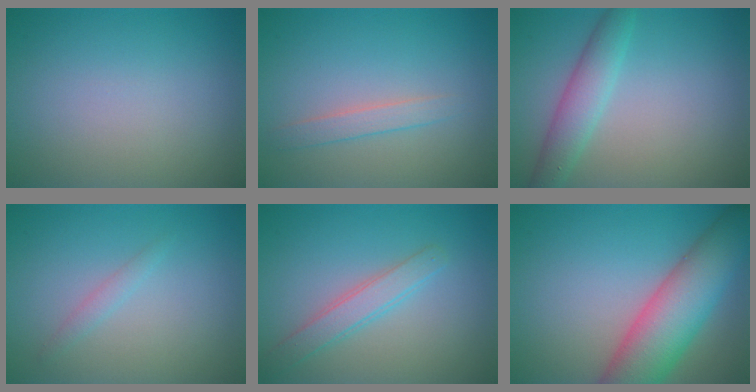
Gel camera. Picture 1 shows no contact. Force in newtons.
{"total": 1.5, "press": 1.5, "slide": 0.0}
{"total": 3.2, "press": 3.2, "slide": 0.1}
{"total": 1.0, "press": 1.0, "slide": 0.1}
{"total": 2.5, "press": 2.5, "slide": 0.1}
{"total": 8.7, "press": 8.7, "slide": 0.6}